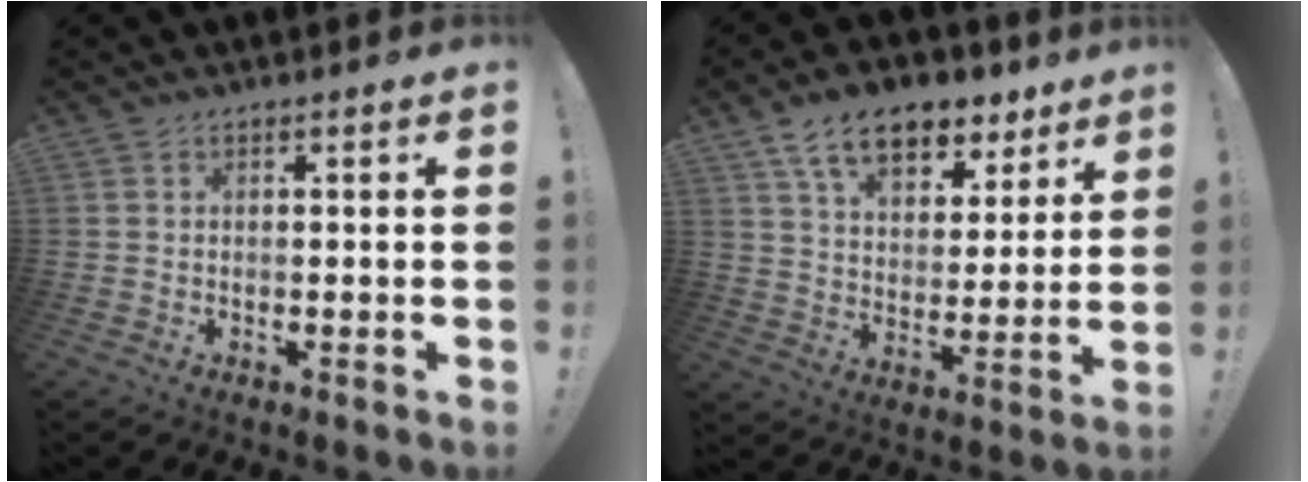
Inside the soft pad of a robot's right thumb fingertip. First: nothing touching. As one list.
[{"total": 14.5, "force": [9.4, 8.1, 7.4], "torque": [-0.119, -0.051, 0.171]}]